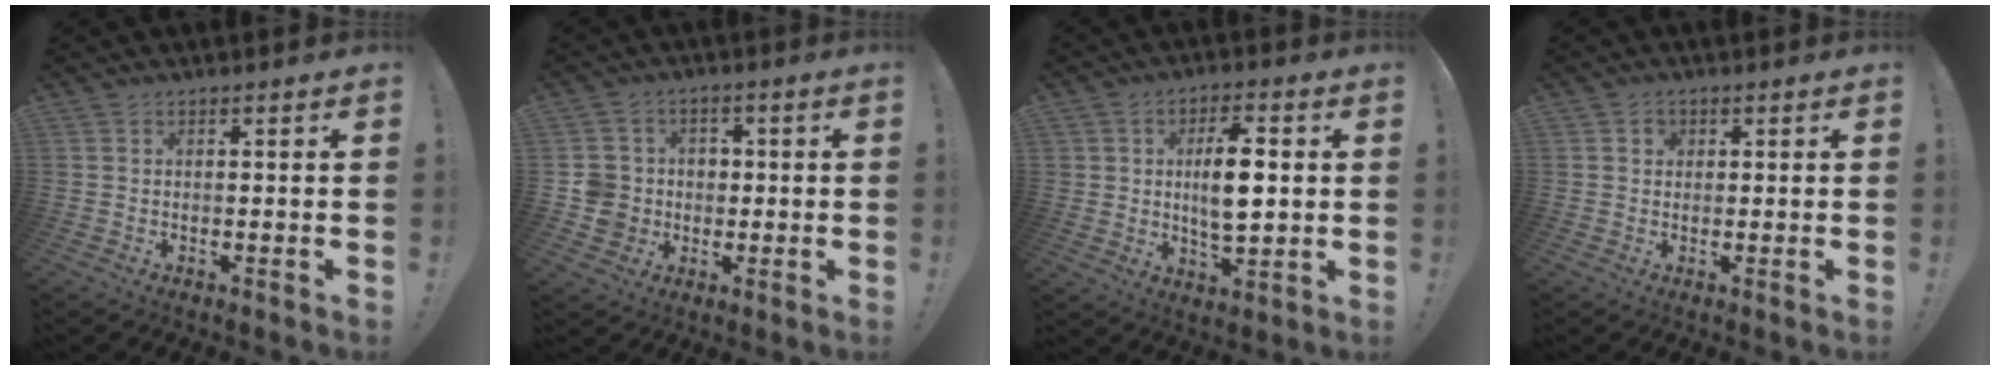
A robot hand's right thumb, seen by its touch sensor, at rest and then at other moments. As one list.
[{"total": 9.2, "force": [-1.0, 8.8, 2.5], "torque": [-0.045, 0.015, -0.014]}, {"total": 13.4, "force": [1.5, 9.1, 9.7], "torque": [-0.146, 0.006, 0.028]}, {"total": 1.8, "force": [0.5, 1.6, 0.6], "torque": [-0.007, -0.001, 0.008]}]